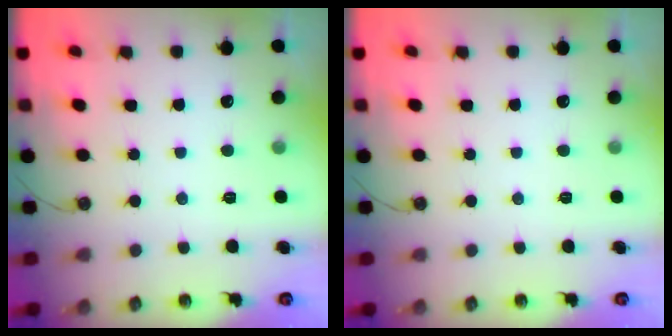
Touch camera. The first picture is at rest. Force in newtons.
{"total": 0.0}